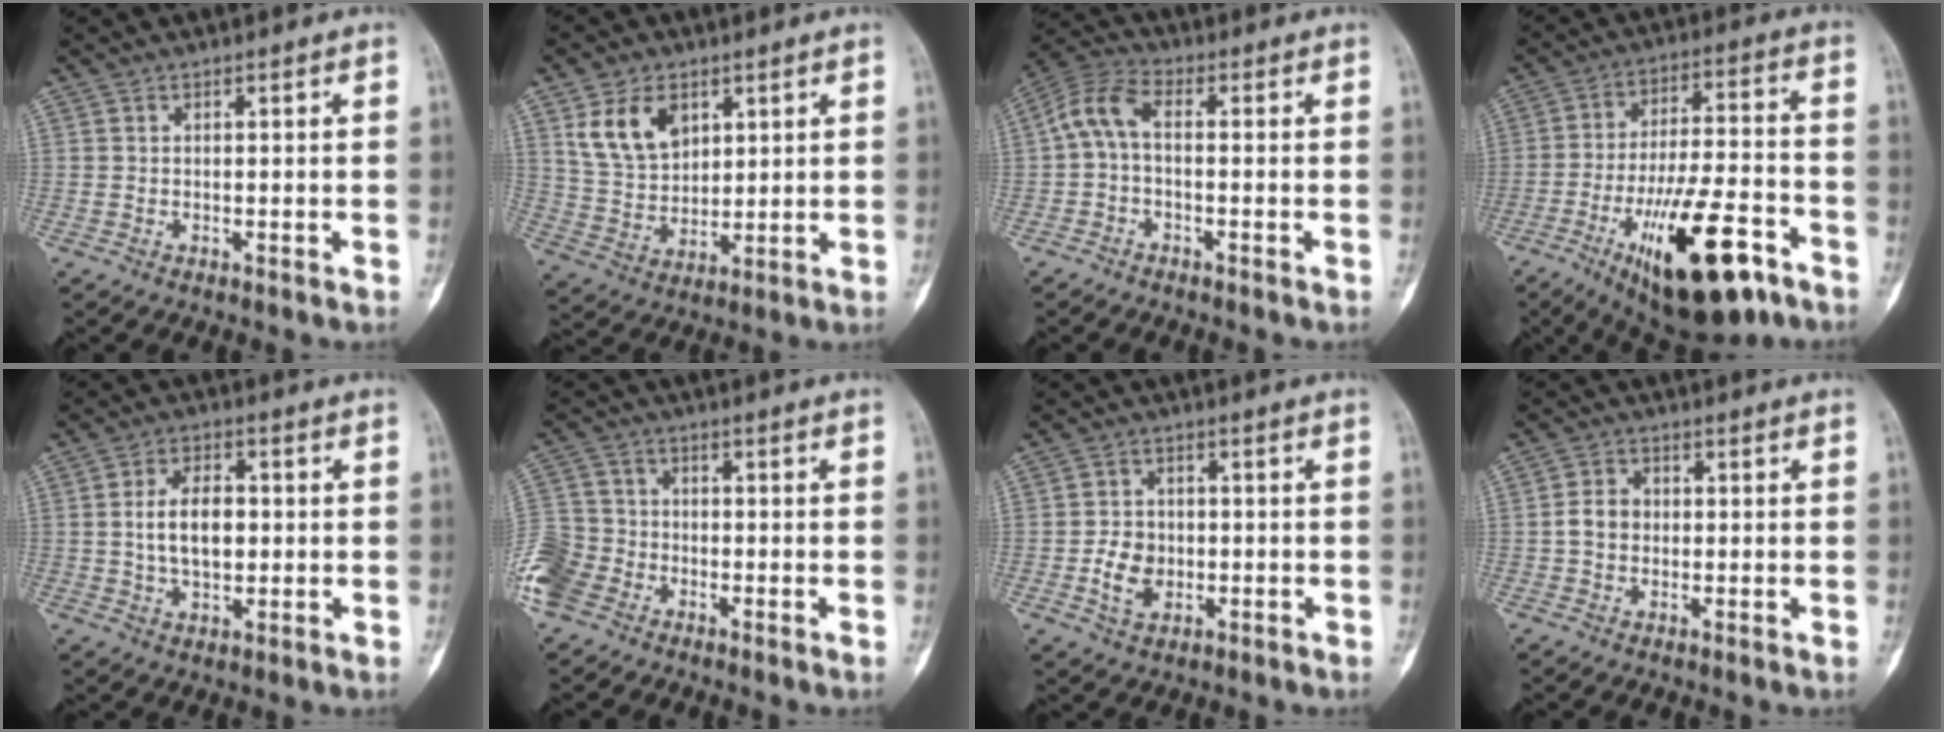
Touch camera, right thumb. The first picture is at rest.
{"total": 10.6, "force": [4.8, 7.1, 6.3], "torque": [-0.094, -0.019, 0.101]}
{"total": 6.3, "force": [-0.5, 3.1, 5.4], "torque": [-0.117, 0.025, -0.023]}
{"total": 21.7, "force": [-11.0, 7.5, 17.1], "torque": [-0.269, 0.054, -0.164]}
{"total": 8.5, "force": [0.2, 5.2, 6.8], "torque": [-0.107, 0.010, 0.003]}
{"total": 9.6, "force": [-5.2, 7.0, 4.0], "torque": [-0.092, 0.023, -0.112]}
{"total": 6.1, "force": [-1.4, 4.7, 3.6], "torque": [-0.048, 0.006, -0.024]}
{"total": 4.0, "force": [-0.3, 3.3, 2.2], "torque": [-0.034, 0.012, -0.011]}